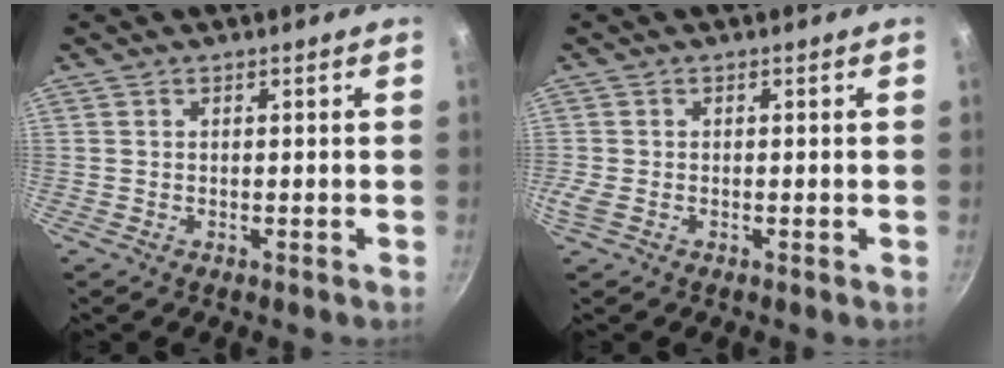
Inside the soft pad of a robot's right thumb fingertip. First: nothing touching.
{"total": 2.2, "force": [-0.6, 1.2, 1.7], "torque": [-0.041, 0.001, -0.017]}